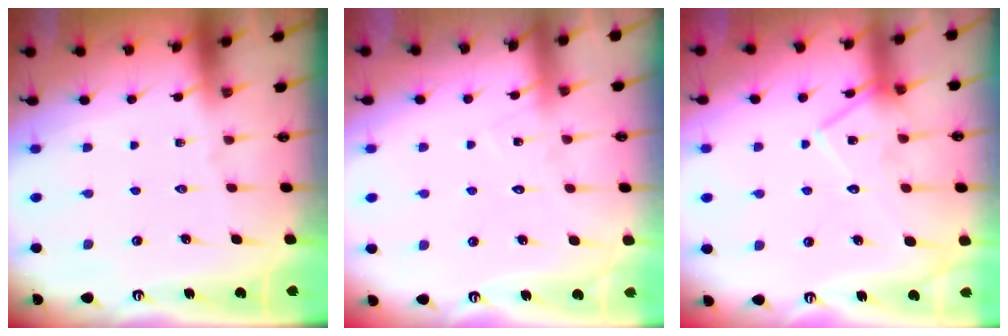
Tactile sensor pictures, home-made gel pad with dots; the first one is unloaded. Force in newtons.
{"total": 7.8, "press": 7.8, "slide": 0.6}
{"total": 14.0, "press": 14.0, "slide": 0.9}